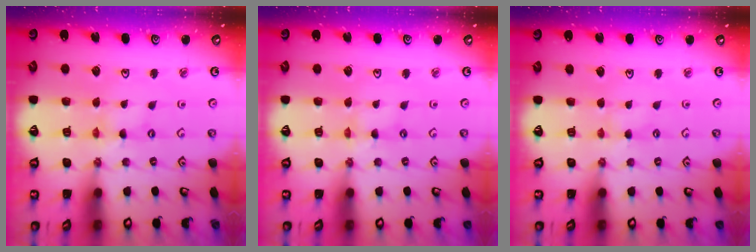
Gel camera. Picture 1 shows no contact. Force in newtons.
{"total": 0.0}
{"total": 1.1, "press": 1.1, "slide": 0.4}